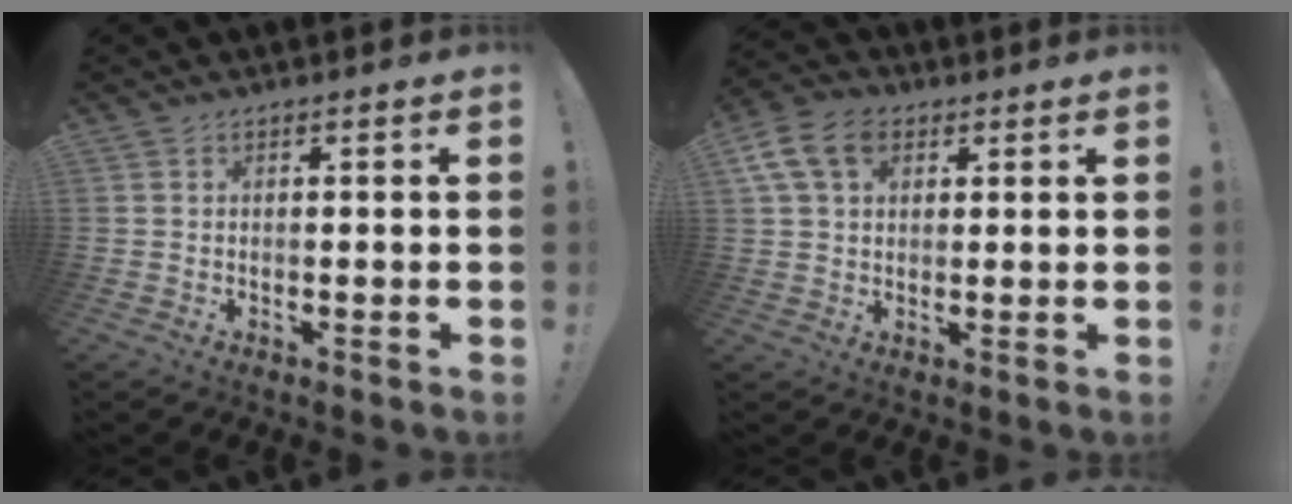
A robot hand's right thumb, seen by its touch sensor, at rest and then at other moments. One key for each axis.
{"total": 11.5, "fx": 4.8, "fy": 7.8, "fz": 7.0, "tx": -0.123, "ty": -0.006, "tz": 0.093}